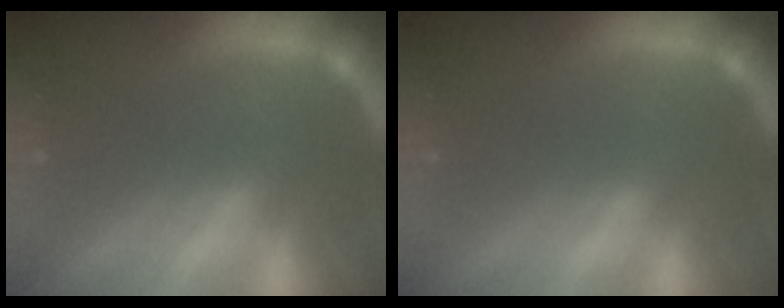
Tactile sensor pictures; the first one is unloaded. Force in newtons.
{"total": 0.0}